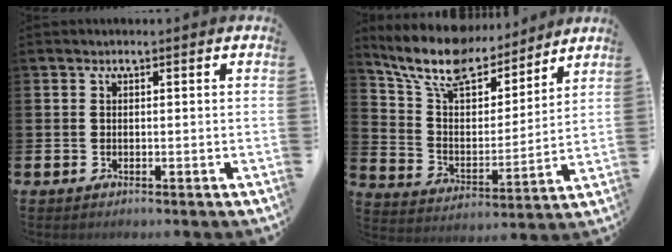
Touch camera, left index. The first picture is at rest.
{"total": 12.0, "force": [10.6, 4.3, 3.6], "torque": [-0.114, -0.070, 0.189]}